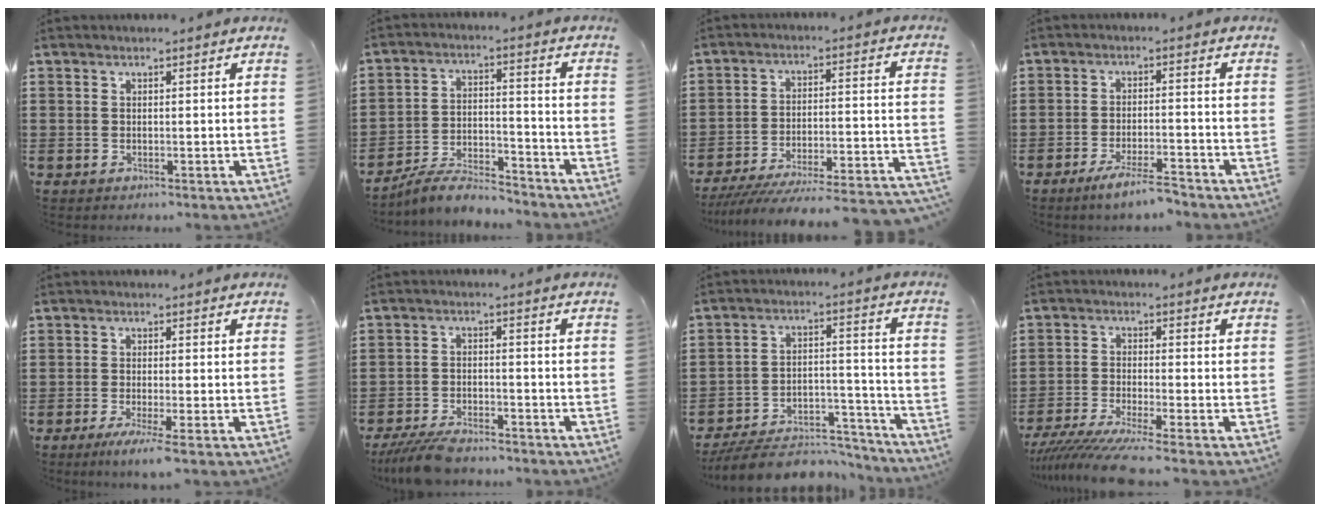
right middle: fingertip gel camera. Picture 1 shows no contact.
{"total": 6.8, "force": [-6.4, 1.0, 1.9], "torque": [-0.038, 0.011, -0.125]}
{"total": 6.2, "force": [-5.7, -0.1, 2.5], "torque": [-0.040, -0.014, -0.115]}
{"total": 4.8, "force": [-4.0, 0.2, 2.7], "torque": [-0.058, -0.007, -0.073]}
{"total": 2.9, "force": [-1.7, -0.3, 2.3], "torque": [-0.045, -0.015, -0.029]}
{"total": 5.3, "force": [-4.9, 0.8, 1.9], "torque": [-0.050, -0.006, -0.098]}
{"total": 9.2, "force": [-8.3, 1.9, 3.3], "torque": [-0.048, 0.029, -0.157]}
{"total": 5.7, "force": [-4.8, -0.5, 3.0], "torque": [-0.069, -0.025, -0.096]}